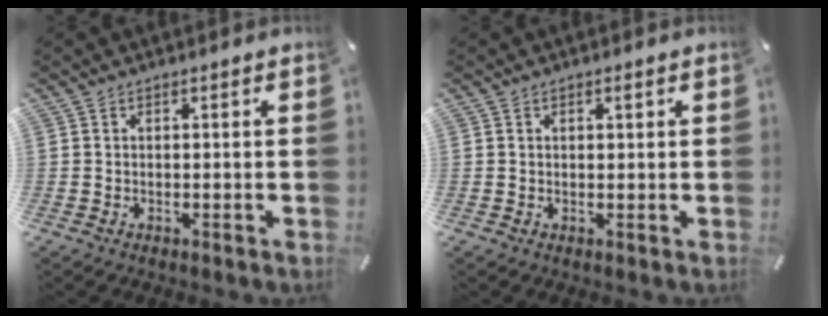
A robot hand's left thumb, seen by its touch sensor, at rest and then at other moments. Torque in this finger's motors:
{"motor_torque": [-0.09, -0.51, -0.24, 0.16, 0.01]}